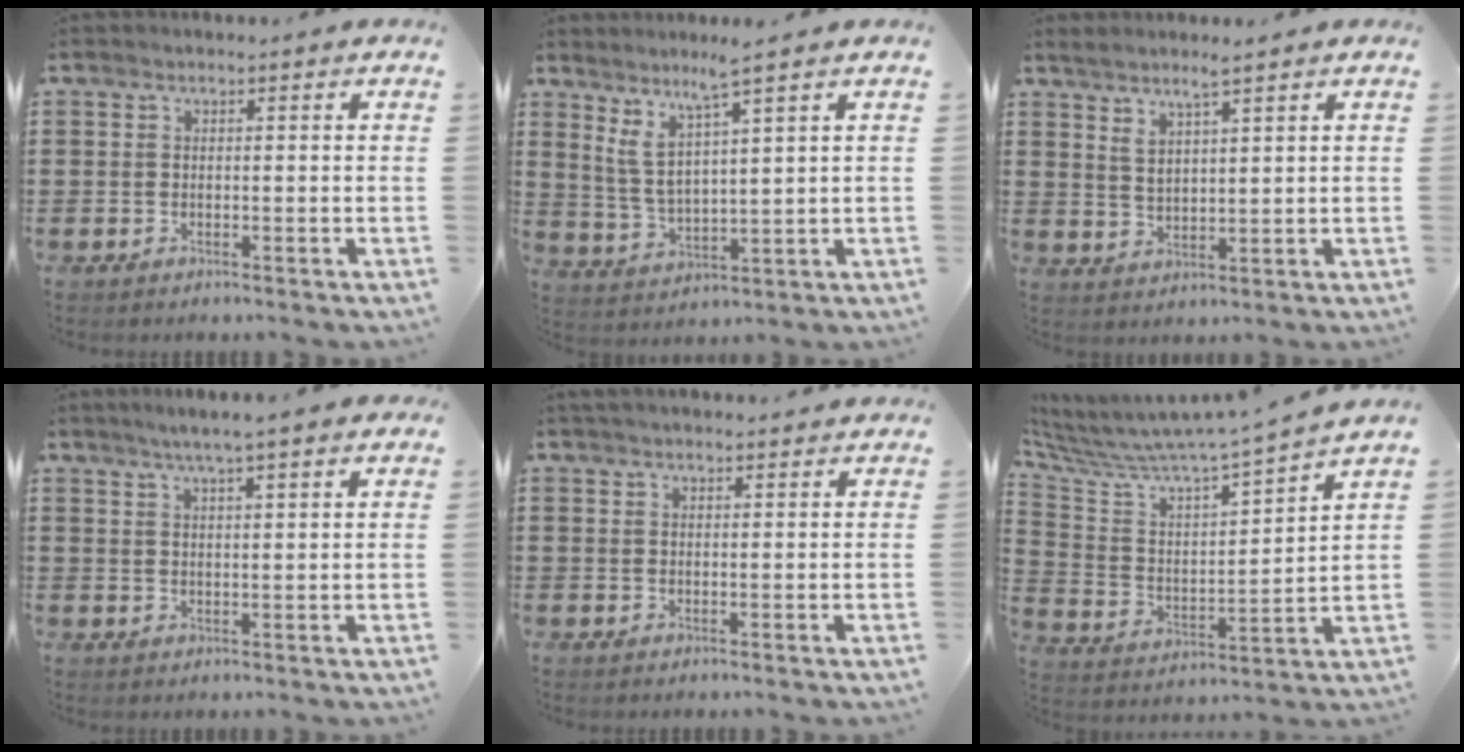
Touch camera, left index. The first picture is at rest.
{"total": 5.4, "force": [3.6, 0.2, 4.1], "torque": [-0.100, -0.021, 0.053]}
{"total": 3.1, "force": [2.5, 0.1, 1.8], "torque": [-0.041, 0.001, 0.045]}
{"total": 3.9, "force": [3.3, -0.2, 2.1], "torque": [-0.050, -0.004, 0.056]}
{"total": 2.1, "force": [2.0, 0.1, 0.3], "torque": [-0.011, 0.001, 0.039]}
{"total": 6.0, "force": [5.8, -0.4, 1.8], "torque": [-0.070, -0.064, 0.086]}